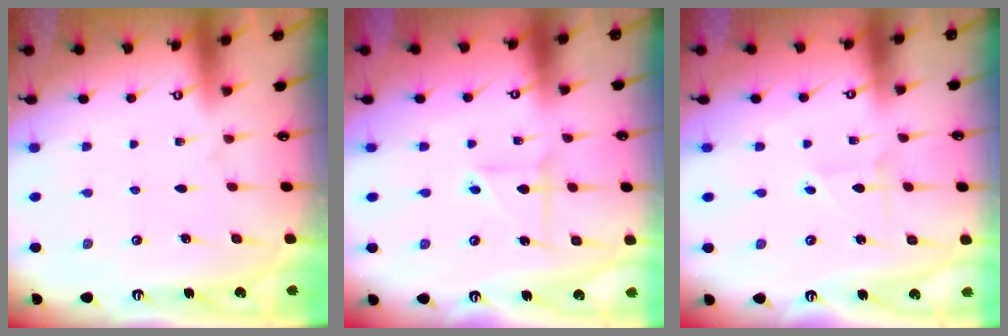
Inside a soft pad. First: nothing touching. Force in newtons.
{"total": 4.1, "press": 4.1, "slide": 0.3}
{"total": 1.5, "press": 1.5, "slide": 0.1}